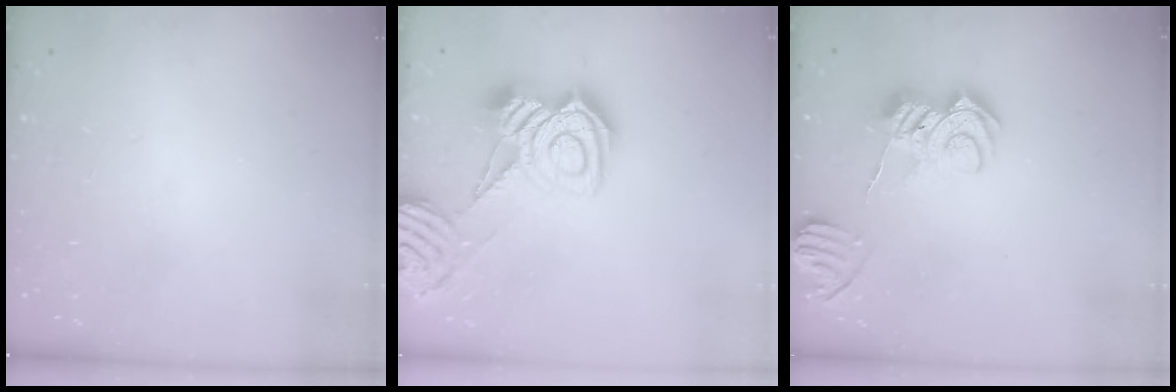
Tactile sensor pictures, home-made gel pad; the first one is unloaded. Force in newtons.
{"total": 16.6, "press": 16.6, "slide": 0.9}
{"total": 11.1, "press": 11.0, "slide": 1.2}